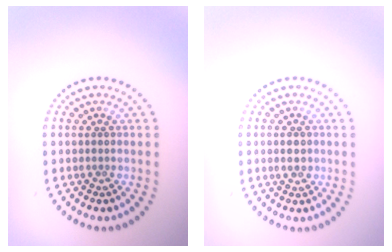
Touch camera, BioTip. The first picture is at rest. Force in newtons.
{"total": 1.3, "press": 1.3, "slide": 0.0}